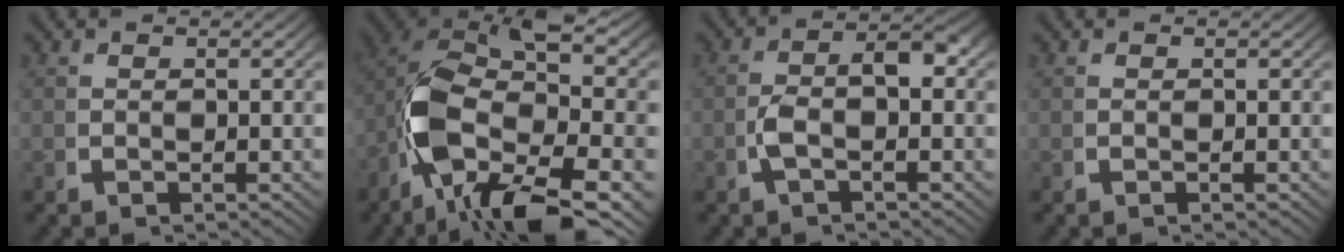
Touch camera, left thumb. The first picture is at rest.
{"total": 16.8, "force": [-1.8, 9.7, 13.6], "torque": [-0.275, -0.049, -0.003]}
{"total": 4.1, "force": [-0.5, 2.0, 3.5], "torque": [-0.066, 0.005, -0.012]}
{"total": 0.0}